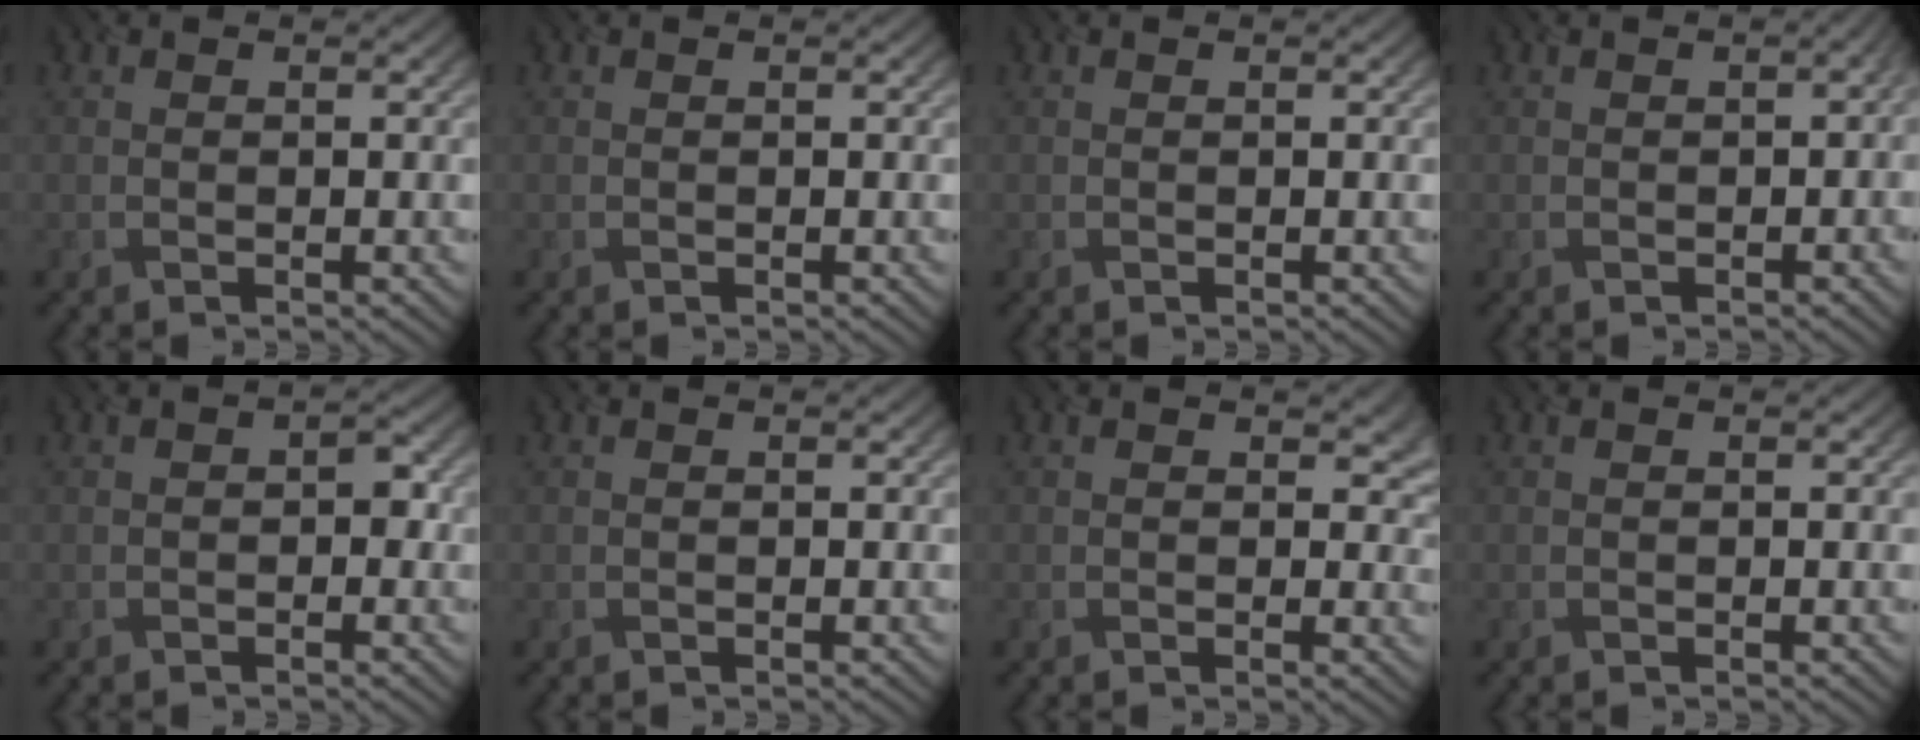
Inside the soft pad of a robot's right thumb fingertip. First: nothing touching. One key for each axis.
{"total": 0.0}
{"total": 0.0}
{"total": 1.8, "fx": -0.7, "fy": 1.1, "fz": 1.1, "tx": -0.020, "ty": -0.009, "tz": -0.004}
{"total": 1.6, "fx": -0.7, "fy": 1.2, "fz": 0.7, "tx": -0.011, "ty": -0.009, "tz": -0.009}
{"total": 0.0}
{"total": 2.5, "fx": 0.6, "fy": 2.0, "fz": 1.4, "tx": -0.017, "ty": -0.011, "tz": 0.007}
{"total": 0.0}